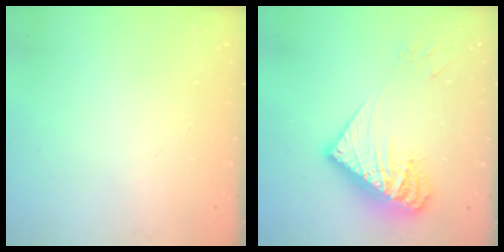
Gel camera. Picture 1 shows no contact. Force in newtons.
{"total": 17.9, "press": 17.8, "slide": 1.8}